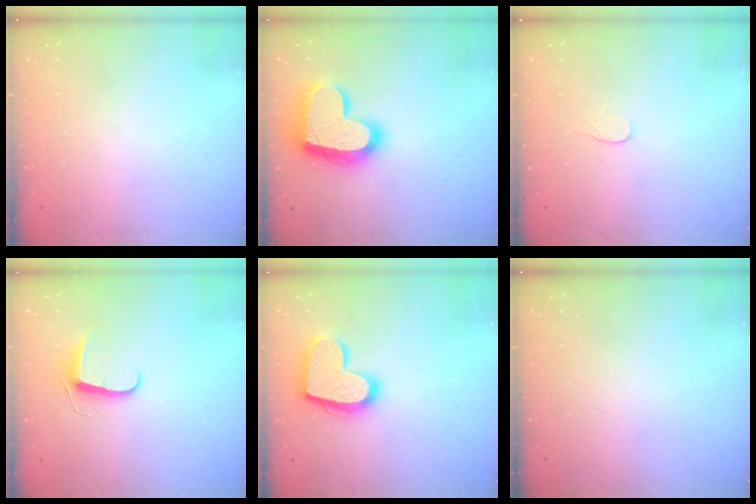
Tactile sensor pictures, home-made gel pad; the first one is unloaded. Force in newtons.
{"total": 20.9, "press": 20.8, "slide": 1.8}
{"total": 3.3, "press": 3.3, "slide": 0.4}
{"total": 7.2, "press": 7.2, "slide": 0.7}
{"total": 16.9, "press": 16.8, "slide": 1.2}
{"total": 0.0}